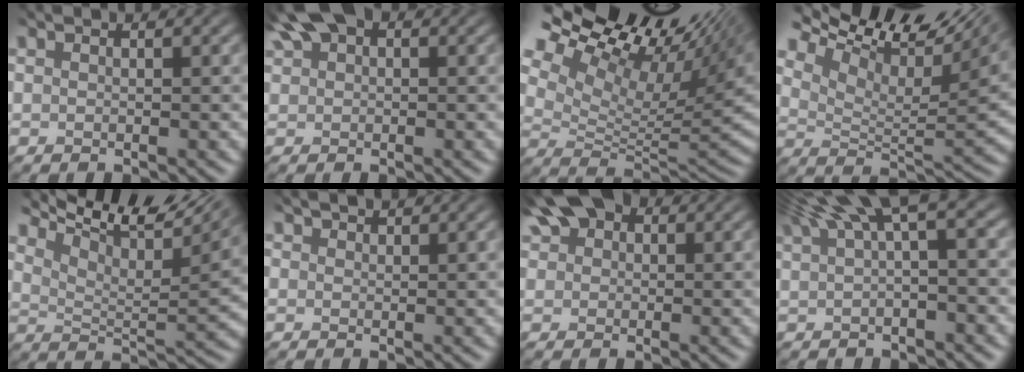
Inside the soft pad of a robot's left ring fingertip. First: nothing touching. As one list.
[{"total": 4.2, "force": [2.3, 2.4, 2.6], "torque": [-0.083, 0.008, 0.049]}, {"total": 14.0, "force": [6.9, 6.6, 10.2], "torque": [-0.198, 0.030, 0.143]}, {"total": 11.6, "force": [6.1, 5.4, 8.2], "torque": [-0.150, 0.035, 0.105]}, {"total": 8.9, "force": [5.0, 3.8, 6.3], "torque": [-0.122, 0.006, 0.097]}, {"total": 0.5, "force": [0.5, 0.0, -0.2], "torque": [-0.010, -0.004, 0.017]}, {"total": 4.5, "force": [2.3, 3.1, 2.4], "torque": [-0.081, 0.010, 0.039]}, {"total": 6.5, "force": [2.9, 2.2, 5.4], "torque": [-0.131, 0.011, 0.070]}]